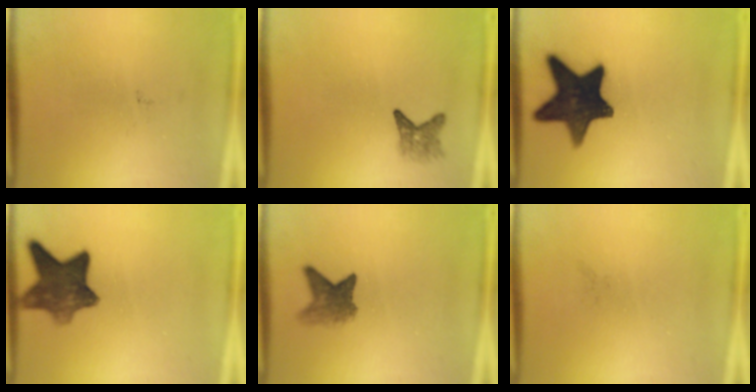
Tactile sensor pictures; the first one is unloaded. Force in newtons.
{"total": 2.4}
{"total": 15.9}
{"total": 9.1}
{"total": 4.1}
{"total": 0.0}